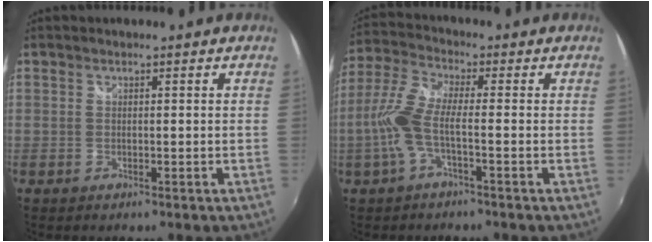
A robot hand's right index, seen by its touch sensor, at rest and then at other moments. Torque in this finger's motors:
{"motor_torque": [1.19, -0.45, 0.58, 0.17]}